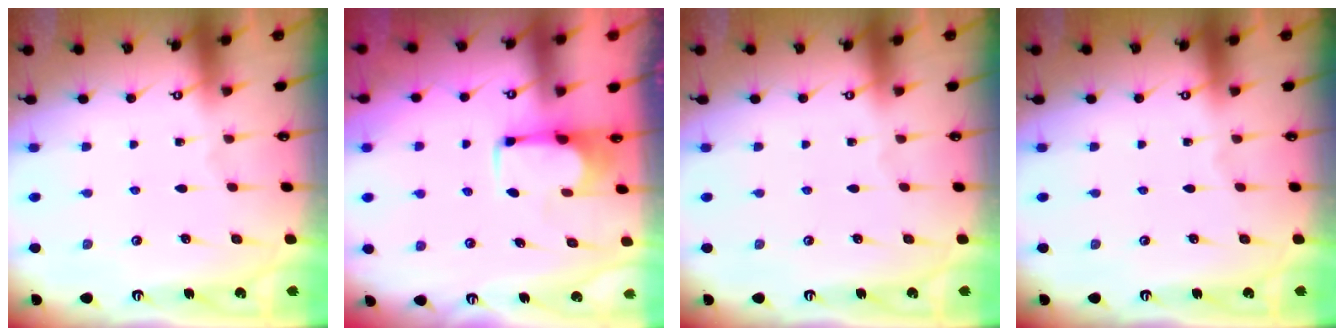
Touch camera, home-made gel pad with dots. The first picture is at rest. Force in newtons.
{"total": 1.7, "press": 1.5, "slide": 0.9}
{"total": 0.0}
{"total": 0.0}